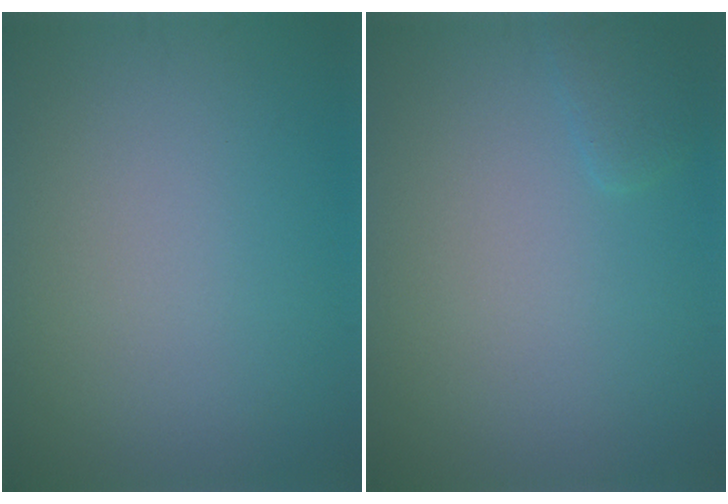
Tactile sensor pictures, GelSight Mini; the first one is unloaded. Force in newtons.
{"total": 1.0, "press": 1.0, "slide": 0.1}